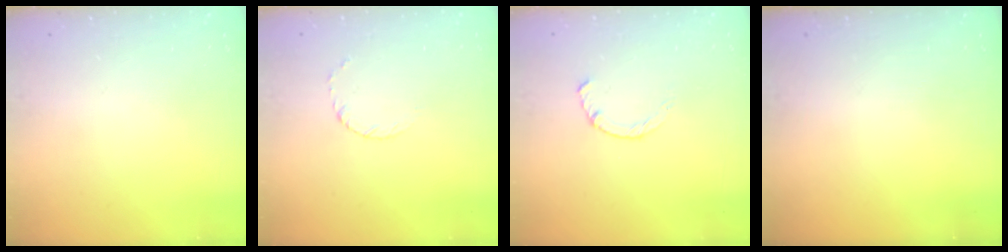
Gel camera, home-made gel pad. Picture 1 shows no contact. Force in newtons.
{"total": 3.1, "press": 3.1, "slide": 0.3}
{"total": 2.2, "press": 2.2, "slide": 0.4}
{"total": 0.0}